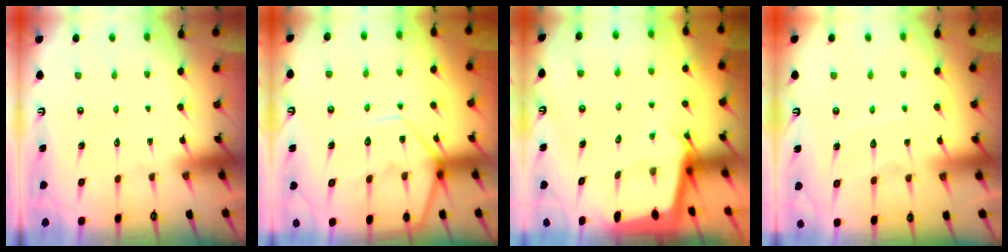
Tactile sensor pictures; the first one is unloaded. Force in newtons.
{"total": 11.6, "press": 11.6, "slide": 1.1}
{"total": 2.4, "press": 2.4, "slide": 0.2}
{"total": 6.6, "press": 6.6, "slide": 0.7}